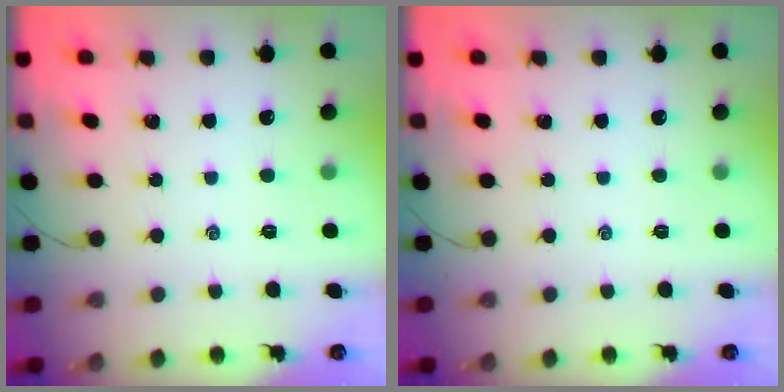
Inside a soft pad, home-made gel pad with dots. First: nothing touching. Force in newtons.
{"total": 0.0}